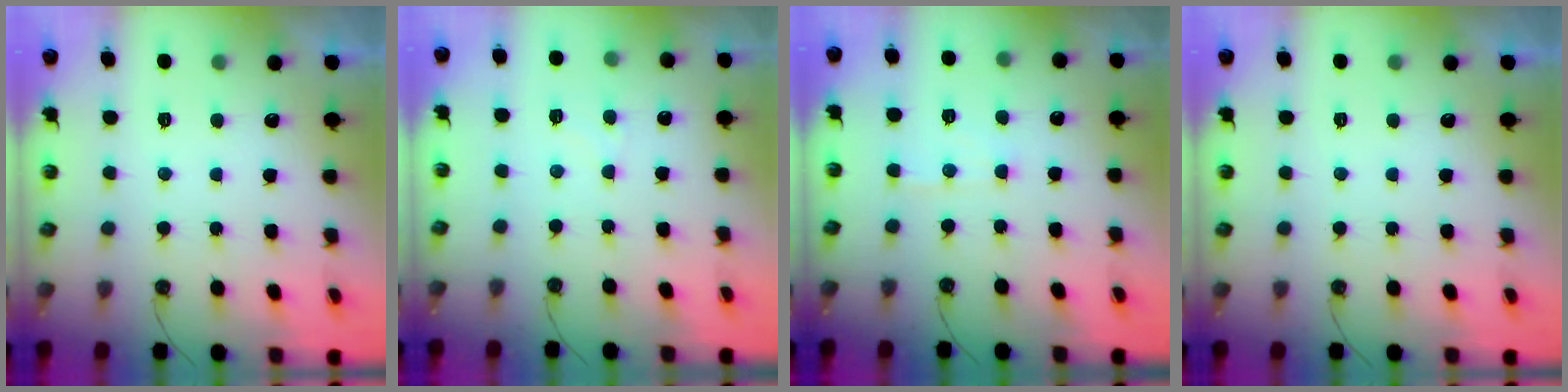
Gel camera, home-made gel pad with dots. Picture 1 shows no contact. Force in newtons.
{"total": 5.0, "press": 4.9, "slide": 0.6}
{"total": 5.9, "press": 5.9, "slide": 0.7}
{"total": 0.0}